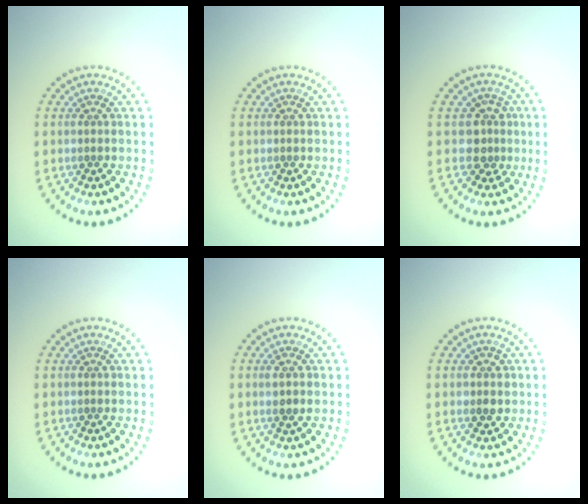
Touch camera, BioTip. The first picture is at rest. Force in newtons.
{"total": 0.0}
{"total": 2.4, "press": 1.7, "slide": 1.7}
{"total": 0.0}
{"total": 0.9, "press": 0.9, "slide": 0.3}
{"total": 1.5, "press": 1.4, "slide": 0.4}